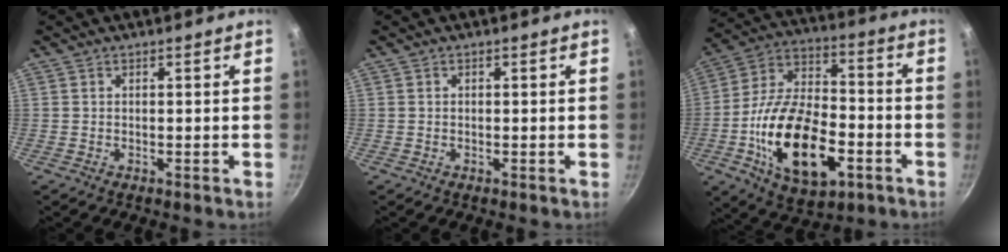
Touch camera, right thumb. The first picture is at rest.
{"total": 0.0}
{"total": 22.8, "force": [-6.9, 12.3, 17.8], "torque": [-0.308, 0.034, -0.119]}